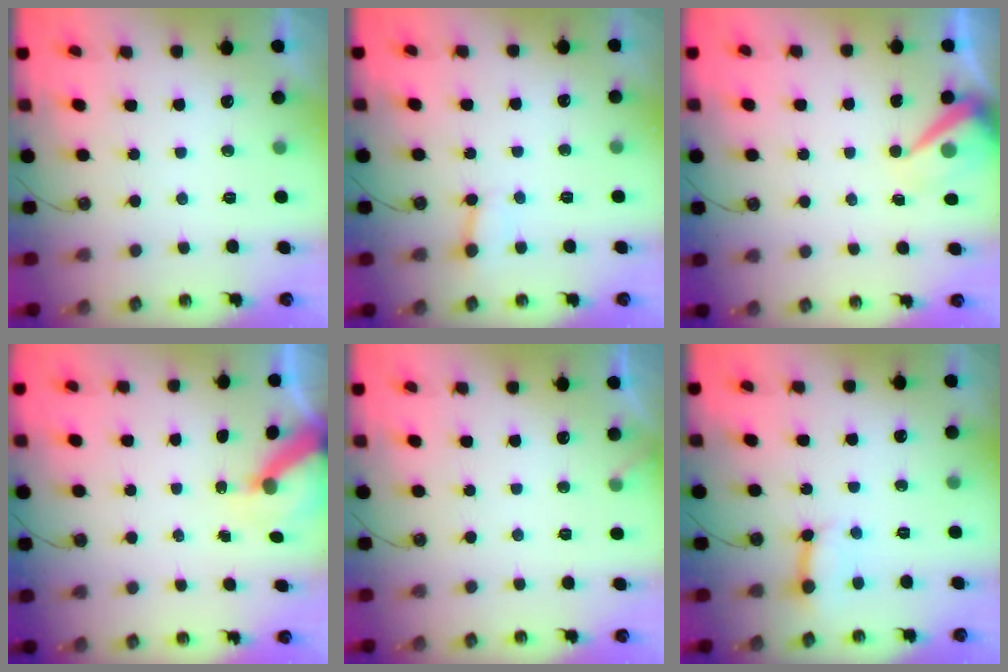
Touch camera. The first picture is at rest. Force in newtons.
{"total": 2.5, "press": 2.5, "slide": 0.4}
{"total": 7.8, "press": 7.7, "slide": 0.6}
{"total": 5.3, "press": 5.3, "slide": 0.7}
{"total": 2.4, "press": 2.4, "slide": 0.2}
{"total": 7.2, "press": 7.1, "slide": 0.9}